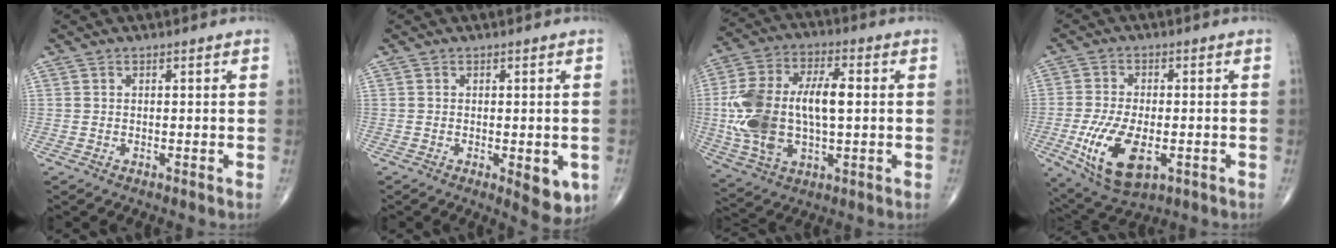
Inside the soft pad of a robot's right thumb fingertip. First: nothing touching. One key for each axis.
{"total": 5.9, "fx": -1.6, "fy": 2.4, "fz": 5.1, "tx": -0.047, "ty": -0.009, "tz": -0.017}
{"total": 19.4, "fx": 0.3, "fy": 10.1, "fz": 16.5, "tx": -0.338, "ty": 0.017, "tz": 0.010}
{"total": 12.8, "fx": -3.7, "fy": 6.3, "fz": 10.5, "tx": -0.200, "ty": -0.005, "tz": -0.054}